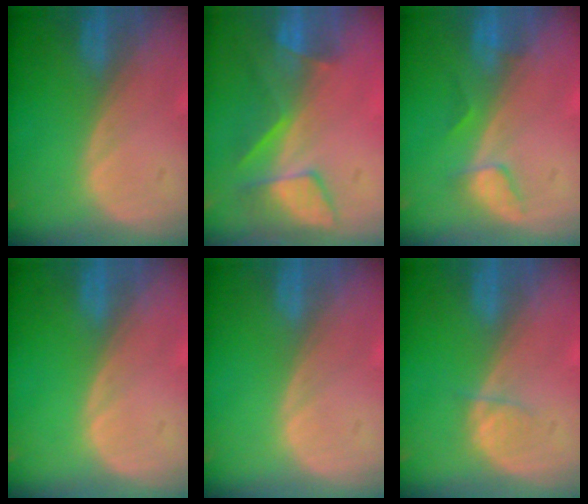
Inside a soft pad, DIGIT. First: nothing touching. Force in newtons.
{"total": 8.5, "press": 7.2, "slide": 4.5}
{"total": 2.8, "press": 2.7, "slide": 0.4}
{"total": 0.0}
{"total": 0.0}
{"total": 1.6, "press": 1.5, "slide": 0.2}